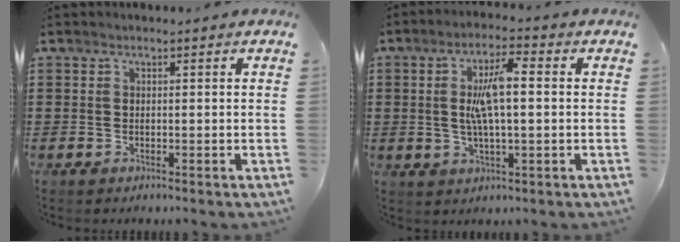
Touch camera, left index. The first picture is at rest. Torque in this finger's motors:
{"motor_torque": [1.33, 0.81, 0.55, 0.15]}